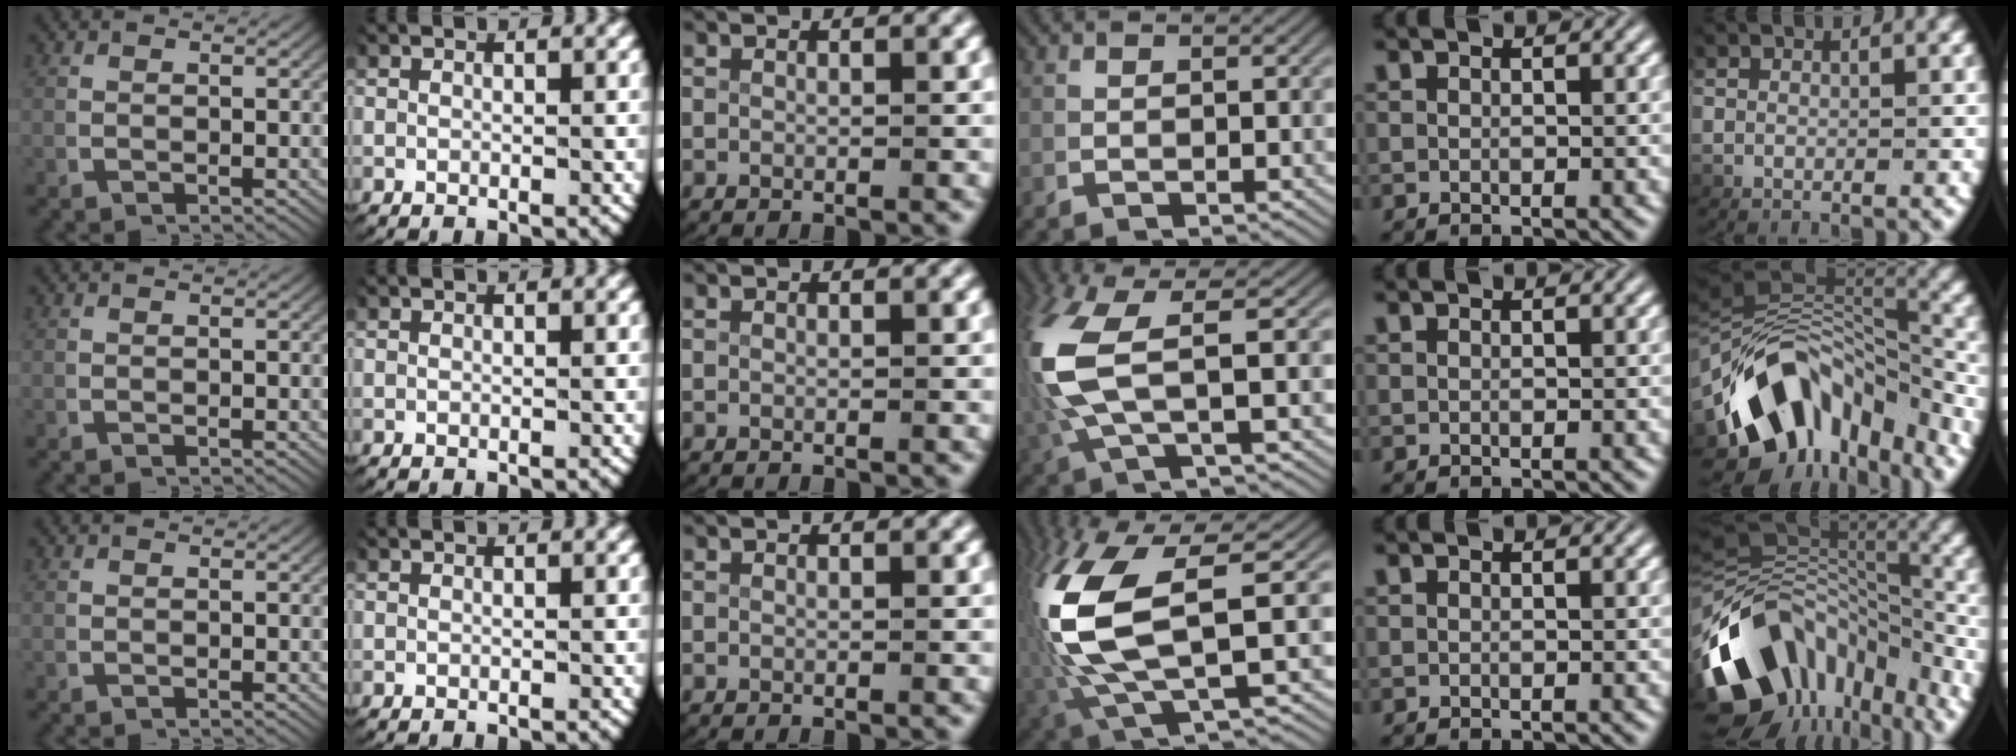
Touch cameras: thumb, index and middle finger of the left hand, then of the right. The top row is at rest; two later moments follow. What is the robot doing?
{"motion": "lift_and_place", "object": "fork"}